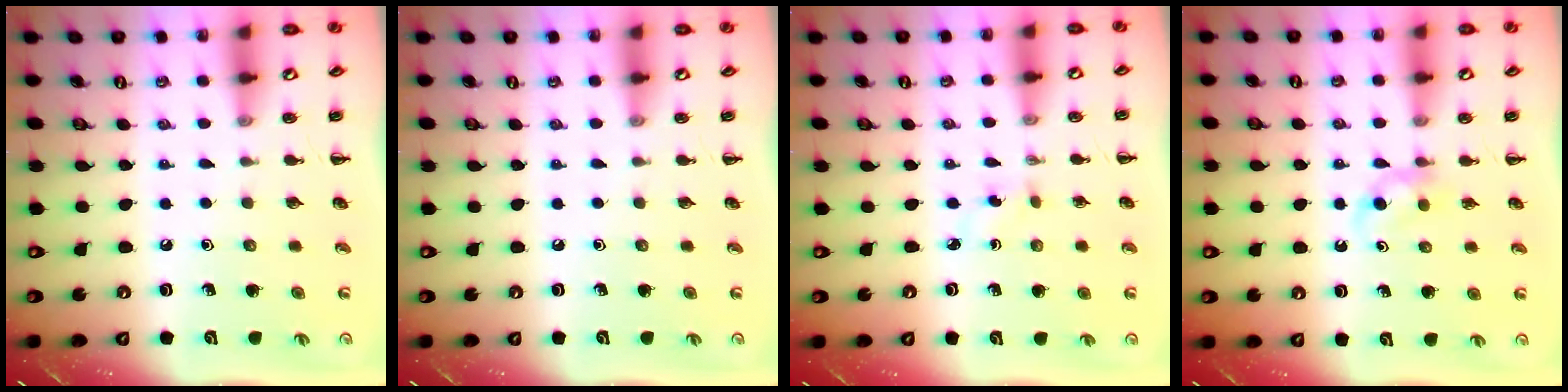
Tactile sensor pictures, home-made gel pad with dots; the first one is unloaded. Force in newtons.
{"total": 0.0}
{"total": 1.8, "press": 1.6, "slide": 0.7}
{"total": 2.9, "press": 2.6, "slide": 1.3}